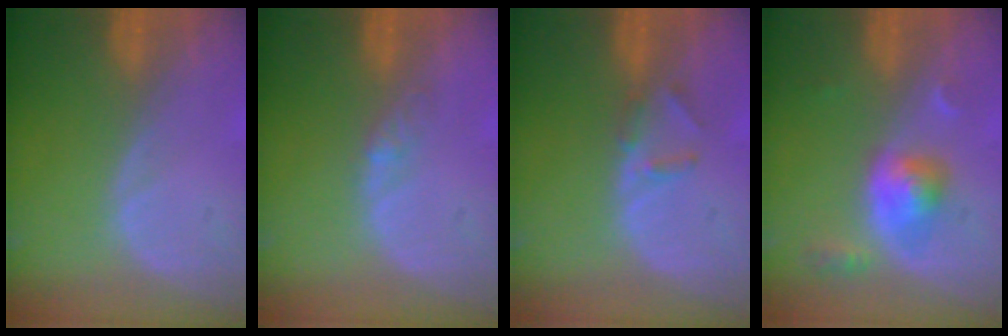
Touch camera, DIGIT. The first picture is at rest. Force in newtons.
{"total": 2.2, "press": 1.7, "slide": 1.3}
{"total": 2.3, "press": 2.1, "slide": 0.9}
{"total": 5.2, "press": 4.8, "slide": 2.0}